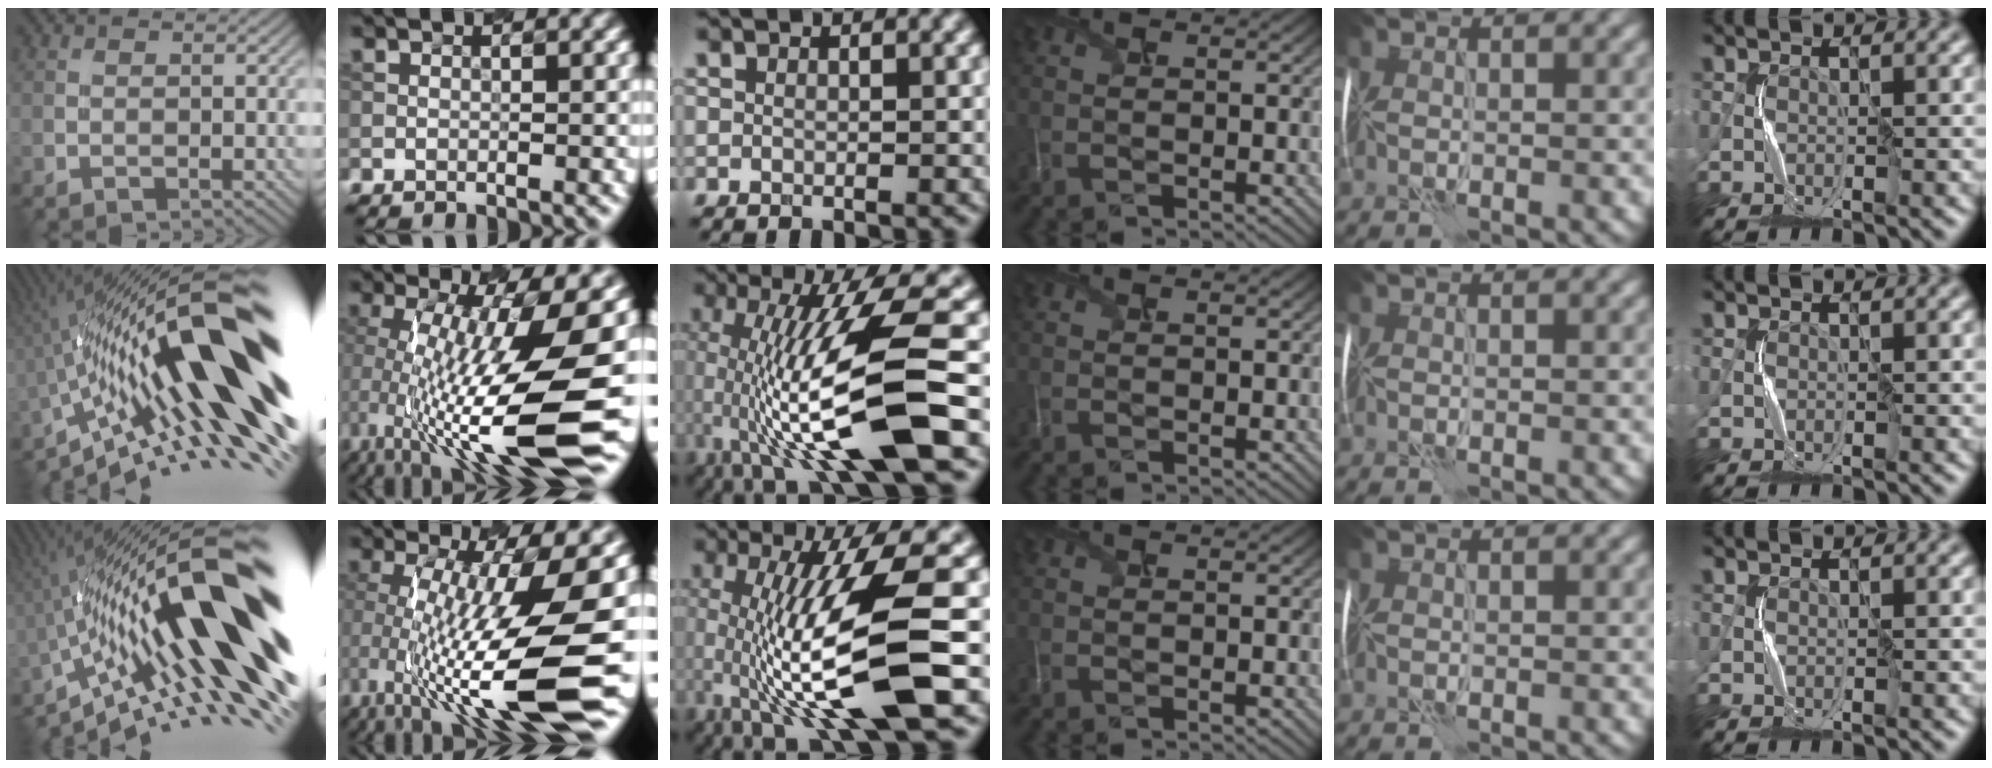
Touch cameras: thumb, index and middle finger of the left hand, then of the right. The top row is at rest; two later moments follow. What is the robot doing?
{"motion": "shake", "object": "plastic piggy bank"}